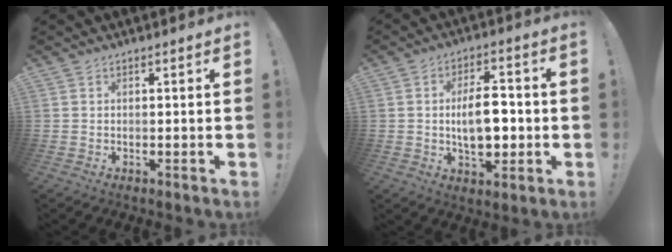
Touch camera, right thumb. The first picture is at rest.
{"total": 11.5, "force": [-0.7, 6.4, 9.6], "torque": [-0.160, 0.001, -0.016]}